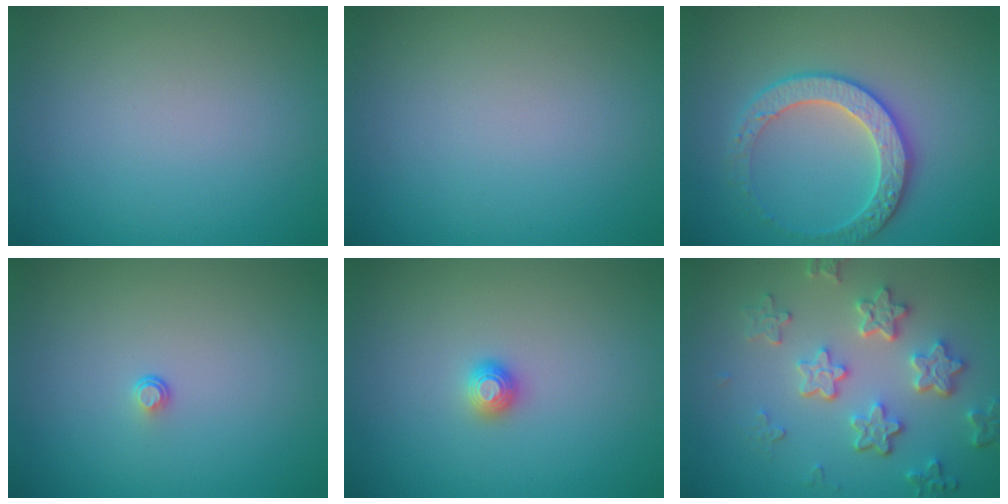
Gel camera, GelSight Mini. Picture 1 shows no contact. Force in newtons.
{"total": 0.0}
{"total": 3.7, "press": 3.7, "slide": 0.7}
{"total": 0.5, "press": 0.3, "slide": 0.5}
{"total": 1.2, "press": 1.1, "slide": 0.3}
{"total": 5.3, "press": 4.1, "slide": 3.4}